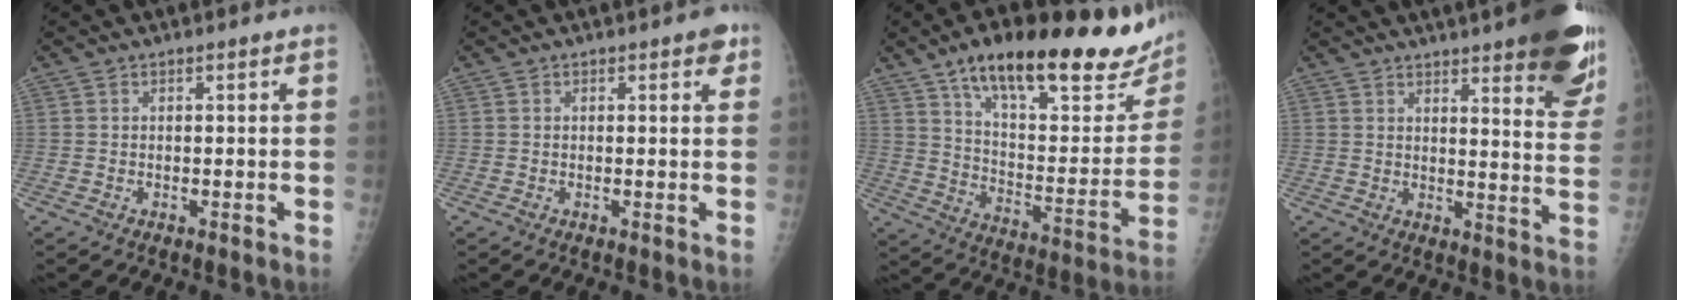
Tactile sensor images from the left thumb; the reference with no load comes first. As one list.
[{"total": 2.4, "force": [1.3, 1.0, 1.7], "torque": [-0.010, -0.001, 0.011]}, {"total": 30.4, "force": [19.8, 9.8, 20.9], "torque": [-0.271, -0.052, 0.297]}, {"total": 20.7, "force": [13.8, 4.6, 14.7], "torque": [-0.163, -0.065, 0.165]}]